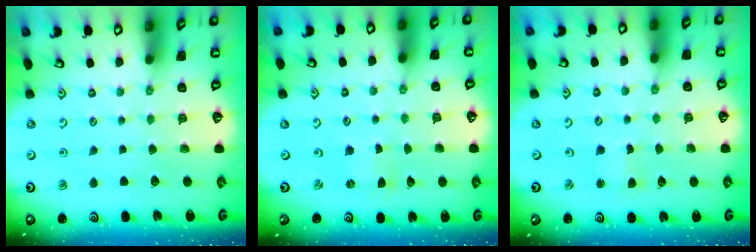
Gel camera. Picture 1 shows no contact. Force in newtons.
{"total": 0.0}
{"total": 2.3, "press": 2.3, "slide": 0.4}